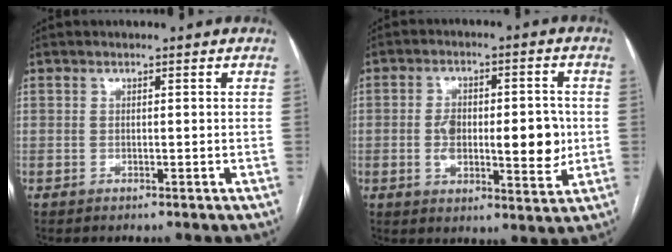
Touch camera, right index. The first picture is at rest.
{"total": 11.9, "force": [-0.7, 5.0, 10.8], "torque": [-0.168, 0.006, -0.001]}